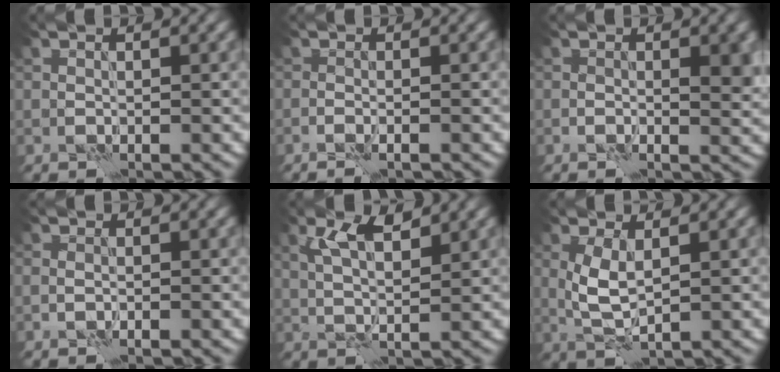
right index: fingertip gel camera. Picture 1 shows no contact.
{"total": 1.5, "force": [-1.1, 0.2, 1.0], "torque": [-0.021, 0.006, -0.019]}
{"total": 2.8, "force": [-0.1, 1.2, 2.5], "torque": [-0.032, -0.003, -0.002]}
{"total": 0.6, "force": [-0.1, 0.3, 0.5], "torque": [-0.011, 0.000, -0.003]}
{"total": 3.9, "force": [1.9, 1.2, 3.2], "torque": [-0.066, 0.002, 0.036]}
{"total": 3.1, "force": [0.6, 1.2, 2.8], "torque": [-0.065, -0.001, 0.015]}